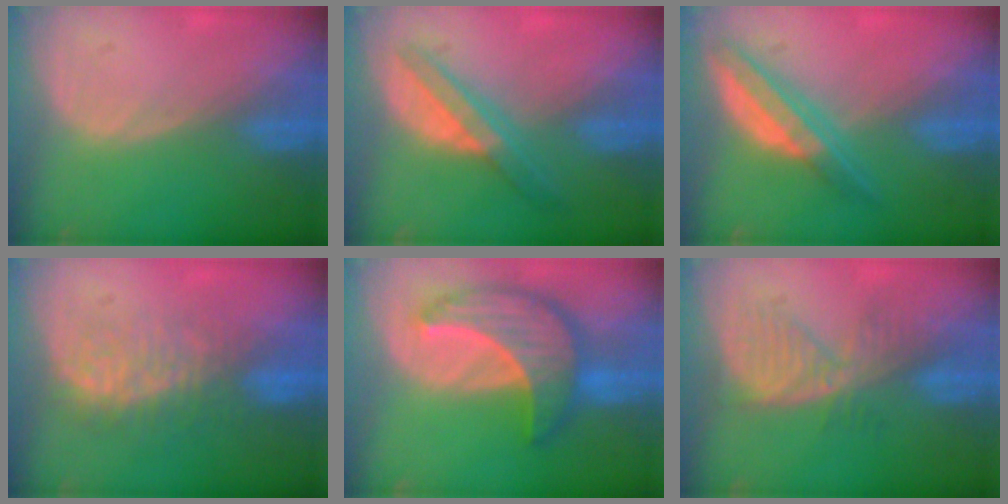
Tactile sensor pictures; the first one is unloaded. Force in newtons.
{"total": 6.6, "press": 5.7, "slide": 3.4}
{"total": 6.6, "press": 5.6, "slide": 3.4}
{"total": 7.9, "press": 7.5, "slide": 2.5}
{"total": 9.7, "press": 9.7, "slide": 0.7}
{"total": 6.4, "press": 6.2, "slide": 1.7}